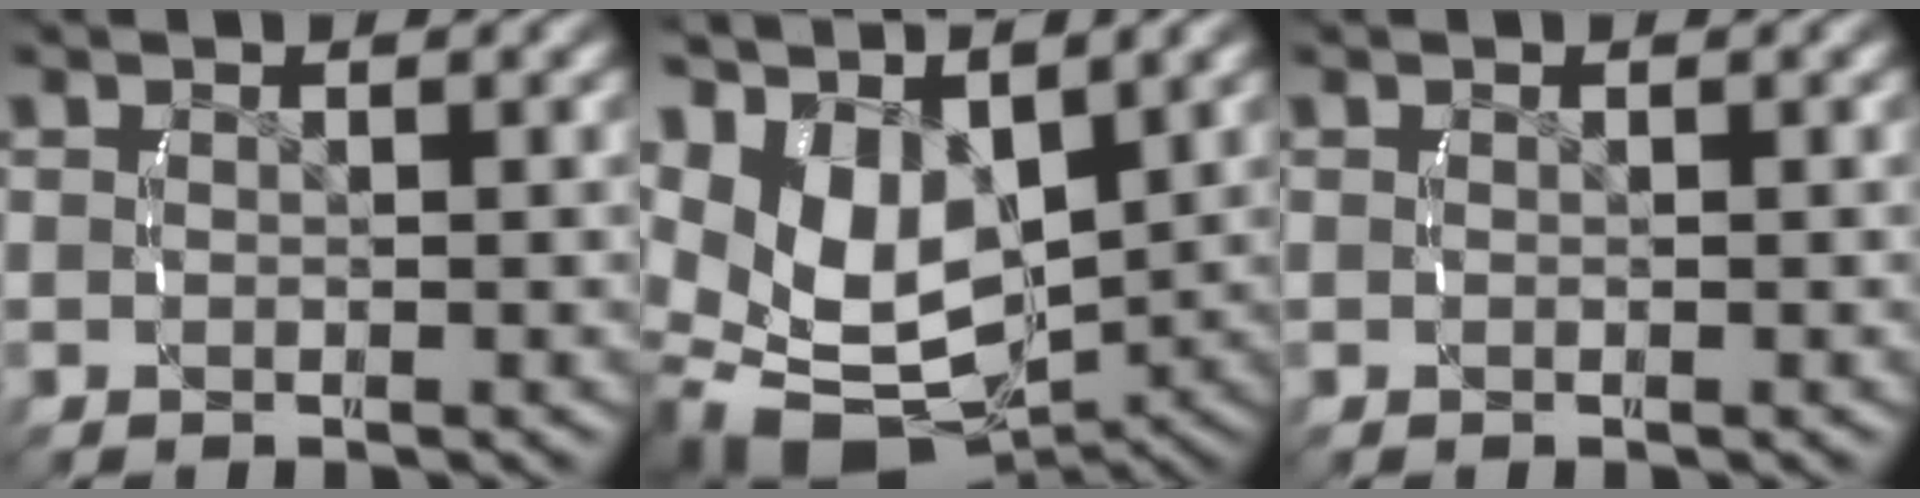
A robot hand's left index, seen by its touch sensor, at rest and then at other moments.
{"total": 12.7, "force": [-2.2, 9.5, 8.2], "torque": [-0.198, -0.066, -0.010]}
{"total": 0.0}